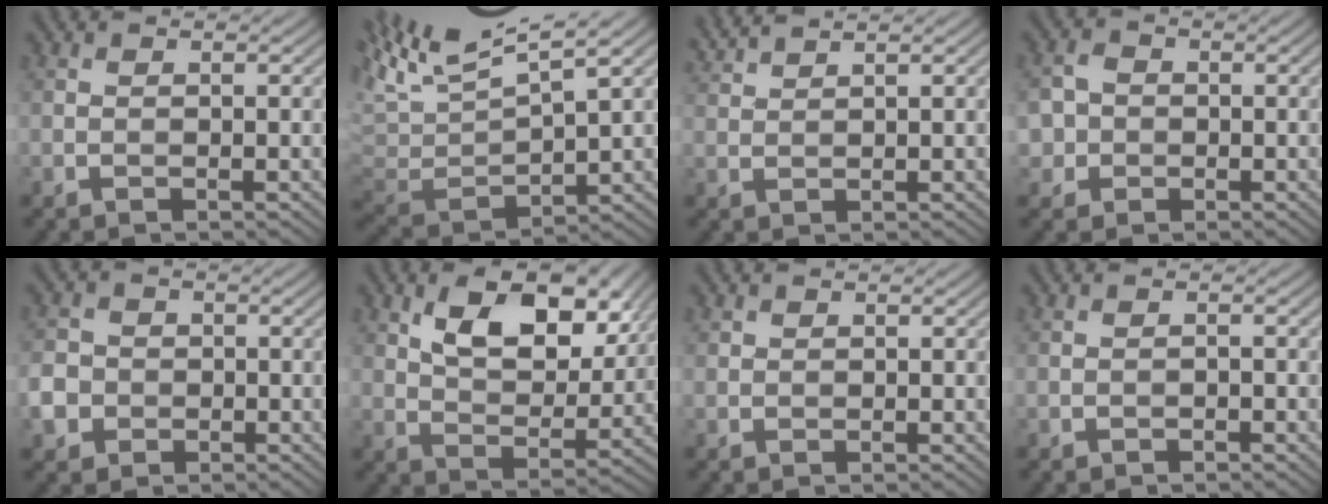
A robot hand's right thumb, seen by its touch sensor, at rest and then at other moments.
{"total": 11.1, "force": [6.9, 2.9, 8.2], "torque": [-0.186, 0.023, 0.126]}
{"total": 2.6, "force": [2.4, 0.1, 1.1], "torque": [-0.026, 0.011, 0.052]}
{"total": 3.2, "force": [-0.7, 2.9, 0.9], "torque": [-0.018, 0.001, -0.020]}
{"total": 4.0, "force": [-1.3, 3.6, 1.4], "torque": [-0.040, -0.007, -0.034]}
{"total": 10.7, "force": [5.2, 5.5, 7.5], "torque": [-0.137, -0.004, 0.091]}
{"total": 0.7, "force": [0.5, 0.6, 0.1], "torque": [-0.001, -0.002, 0.011]}
{"total": 0.7, "force": [-0.6, 0.3, 0.2], "torque": [-0.002, 0.000, -0.010]}